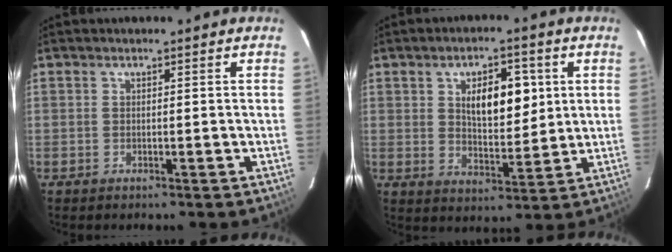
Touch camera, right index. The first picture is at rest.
{"total": 8.8, "force": [2.6, 3.8, 7.5], "torque": [-0.117, 0.005, 0.048]}